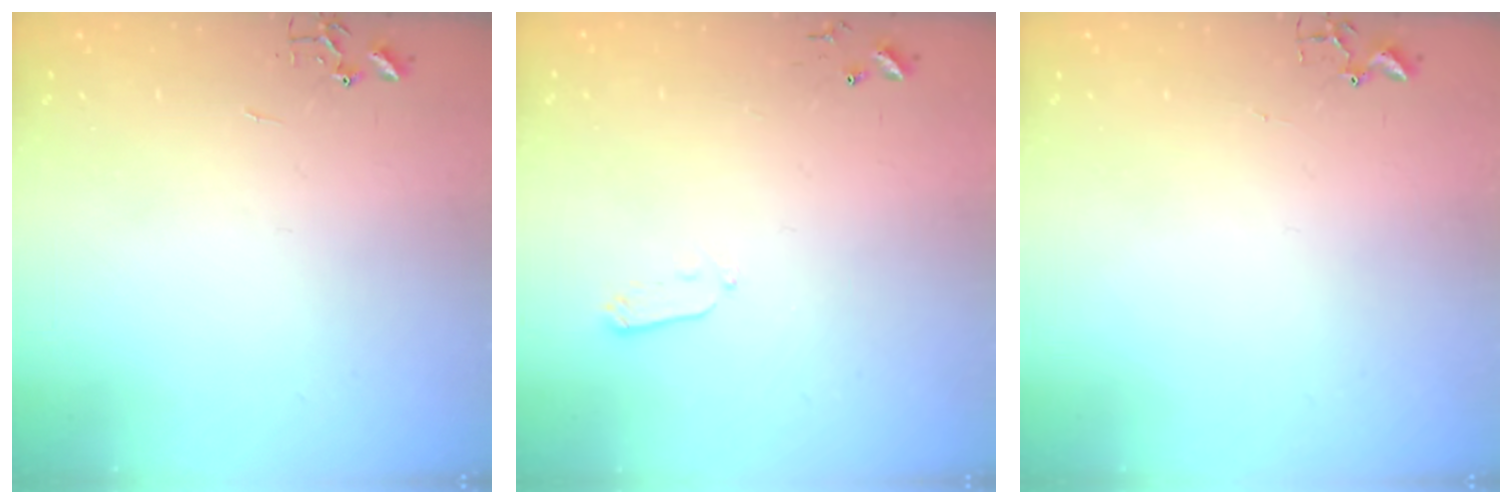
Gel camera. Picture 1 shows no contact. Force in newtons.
{"total": 4.0, "press": 3.9, "slide": 0.9}
{"total": 1.7, "press": 1.6, "slide": 0.2}